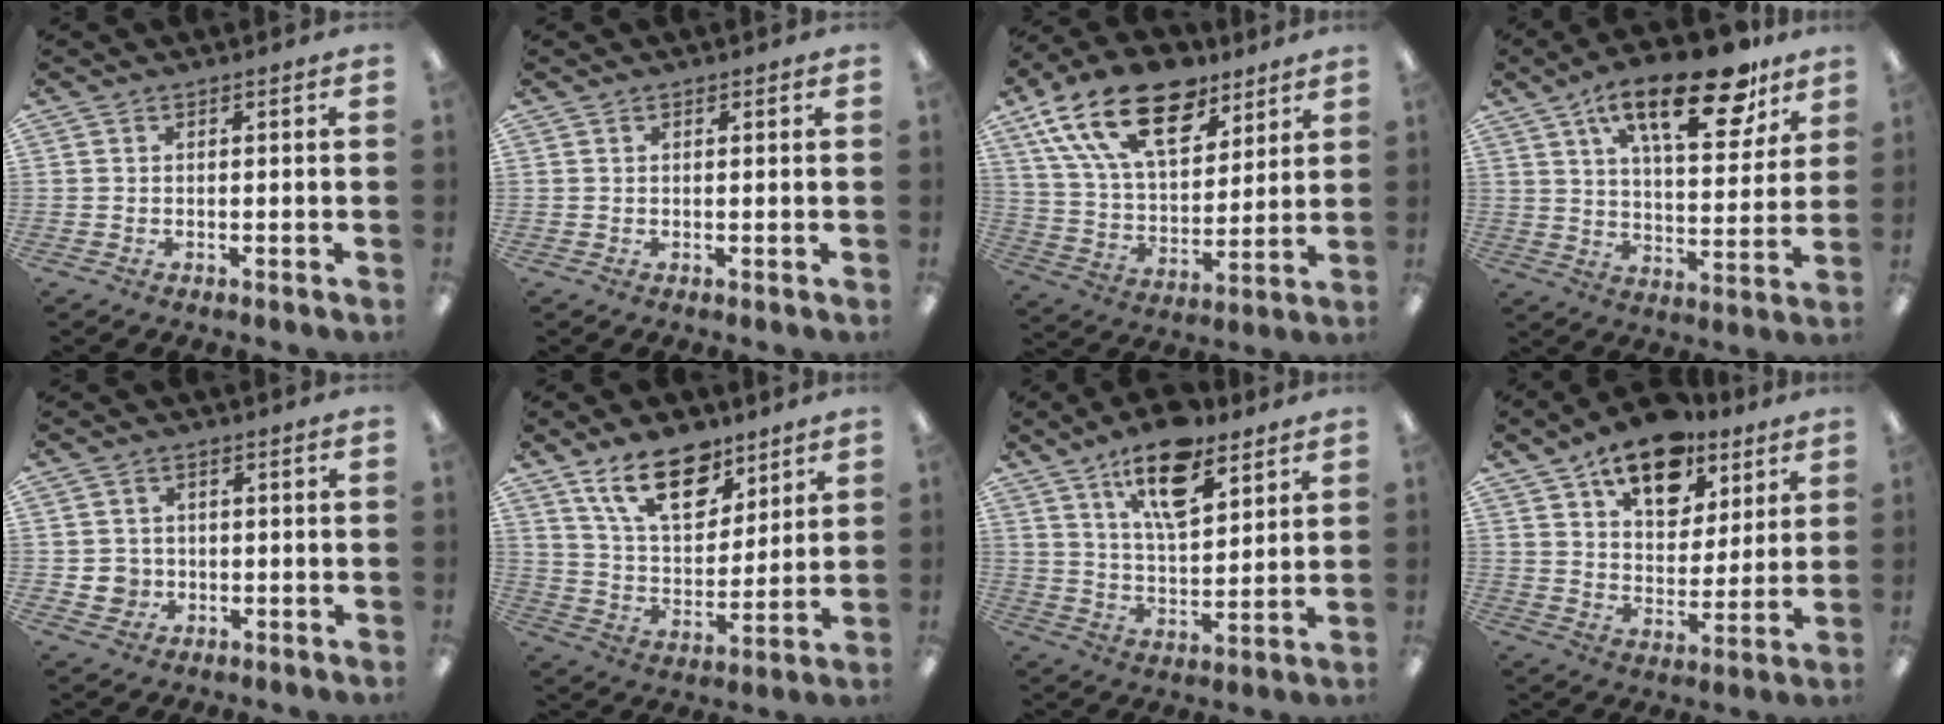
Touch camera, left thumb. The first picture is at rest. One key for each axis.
{"total": 0.5, "fx": 0.4, "fy": 0.3, "fz": 0.2, "tx": 0.003, "ty": -0.002, "tz": 0.005}
{"total": 21.5, "fx": 13.1, "fy": 11.0, "fz": 13.1, "tx": -0.239, "ty": -0.060, "tz": 0.233}
{"total": 22.1, "fx": 13.1, "fy": 8.7, "fz": 15.5, "tx": -0.230, "ty": -0.065, "tz": 0.210}
{"total": 4.0, "fx": -0.5, "fy": 3.9, "fz": 0.7, "tx": -0.008, "ty": 0.004, "tz": -0.009}
{"total": 16.7, "fx": 11.2, "fy": 8.4, "fz": 9.2, "tx": -0.152, "ty": -0.050, "tz": 0.200}
{"total": 15.2, "fx": 9.8, "fy": 6.3, "fz": 9.8, "tx": -0.162, "ty": -0.036, "tz": 0.166}
{"total": 15.8, "fx": 10.9, "fy": 8.6, "fz": 7.6, "tx": -0.105, "ty": -0.061, "tz": 0.191}